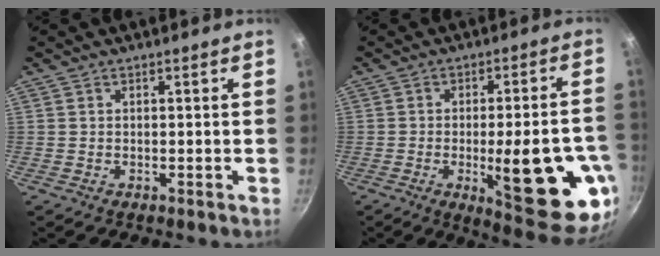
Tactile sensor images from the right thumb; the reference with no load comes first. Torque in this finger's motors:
{"motor_torque": [2.51, 2.40, 1.95, -0.54, 0.41]}